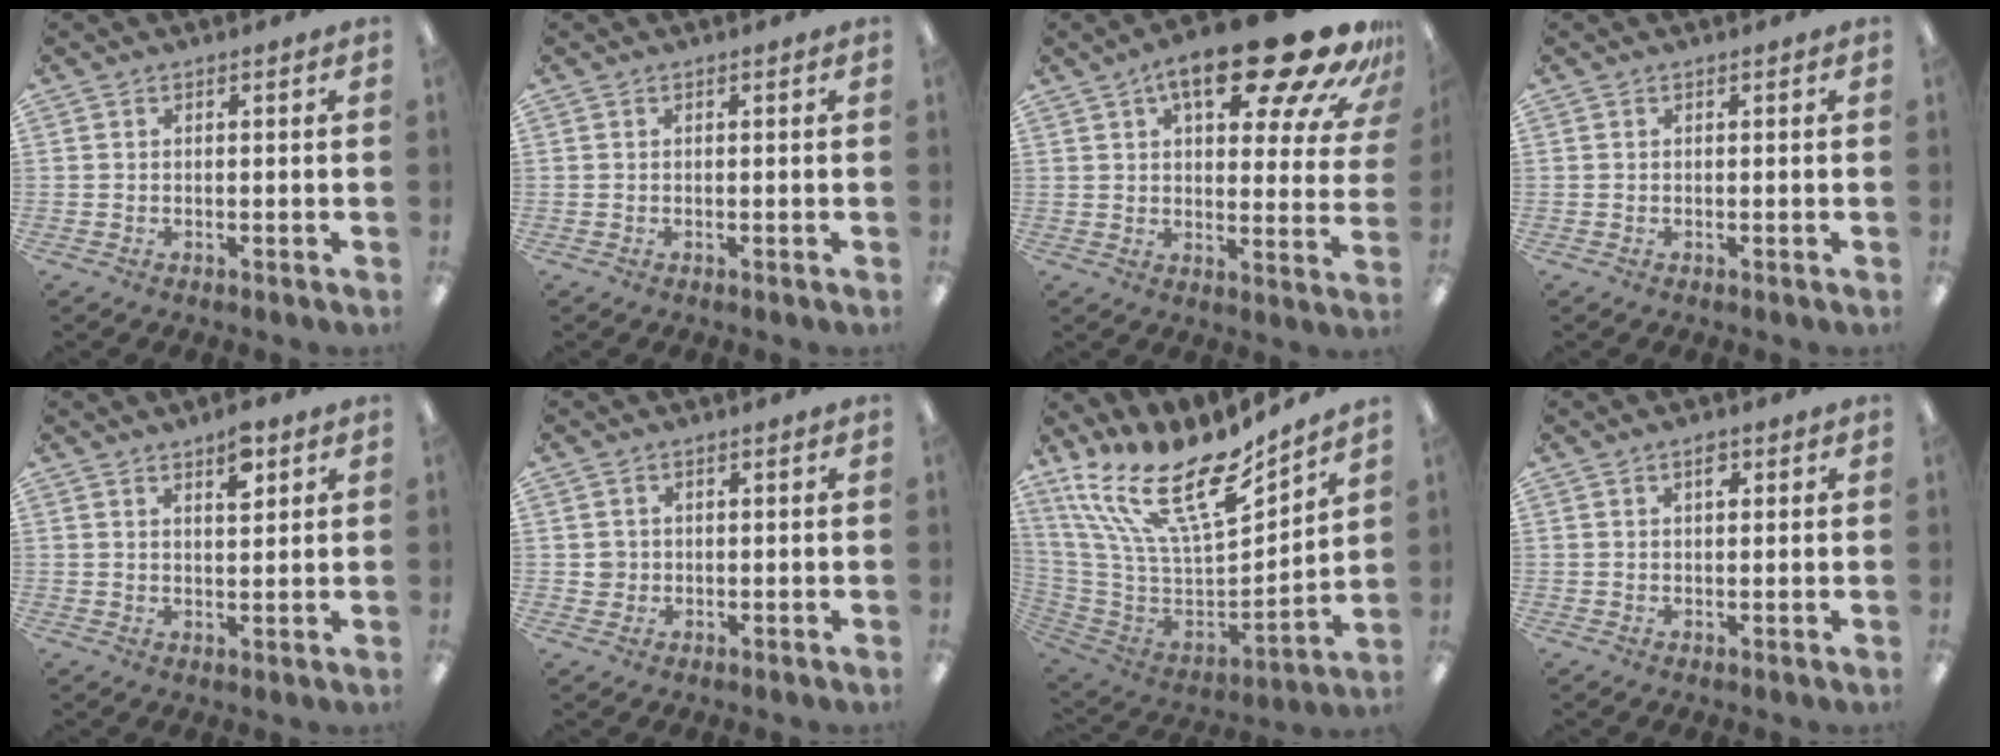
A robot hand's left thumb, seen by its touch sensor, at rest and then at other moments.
{"total": 0.0}
{"total": 23.7, "force": [13.8, 7.6, 17.7], "torque": [-0.249, -0.083, 0.216]}
{"total": 0.0}
{"total": 4.9, "force": [3.4, 1.9, 3.0], "torque": [-0.034, -0.016, 0.054]}
{"total": 2.4, "force": [0.4, 2.4, 0.2], "torque": [0.000, 0.002, 0.003]}
{"total": 23.4, "force": [15.2, 8.3, 15.7], "torque": [-0.302, -0.109, 0.268]}
{"total": 2.7, "force": [1.5, 1.4, 1.9], "torque": [-0.016, -0.005, 0.019]}